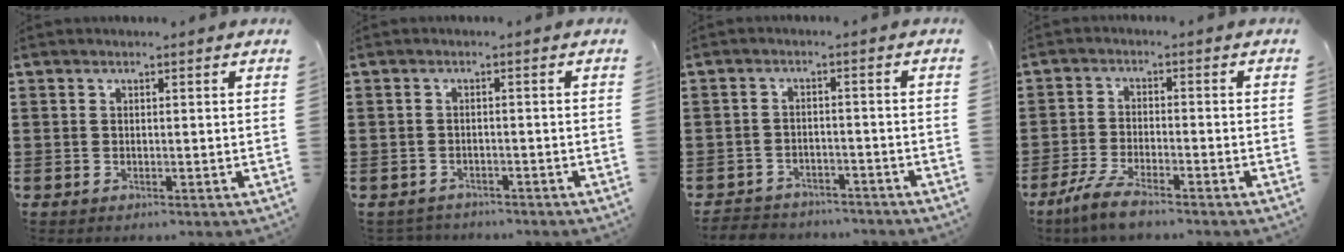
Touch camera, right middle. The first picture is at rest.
{"total": 1.4, "force": [-1.4, 0.3, -0.2], "torque": [-0.003, 0.000, -0.032]}
{"total": 3.0, "force": [-2.9, 0.6, -0.3], "torque": [-0.004, 0.000, -0.065]}
{"total": 4.7, "force": [-3.8, 0.6, 2.8], "torque": [-0.073, -0.010, -0.077]}